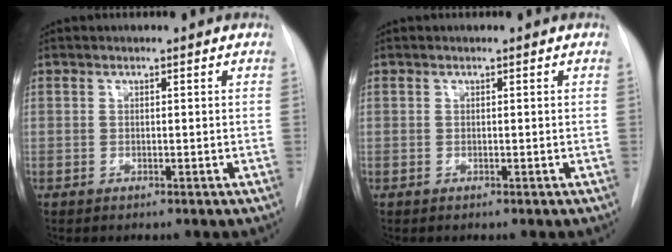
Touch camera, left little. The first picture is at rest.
{"total": 0.0}